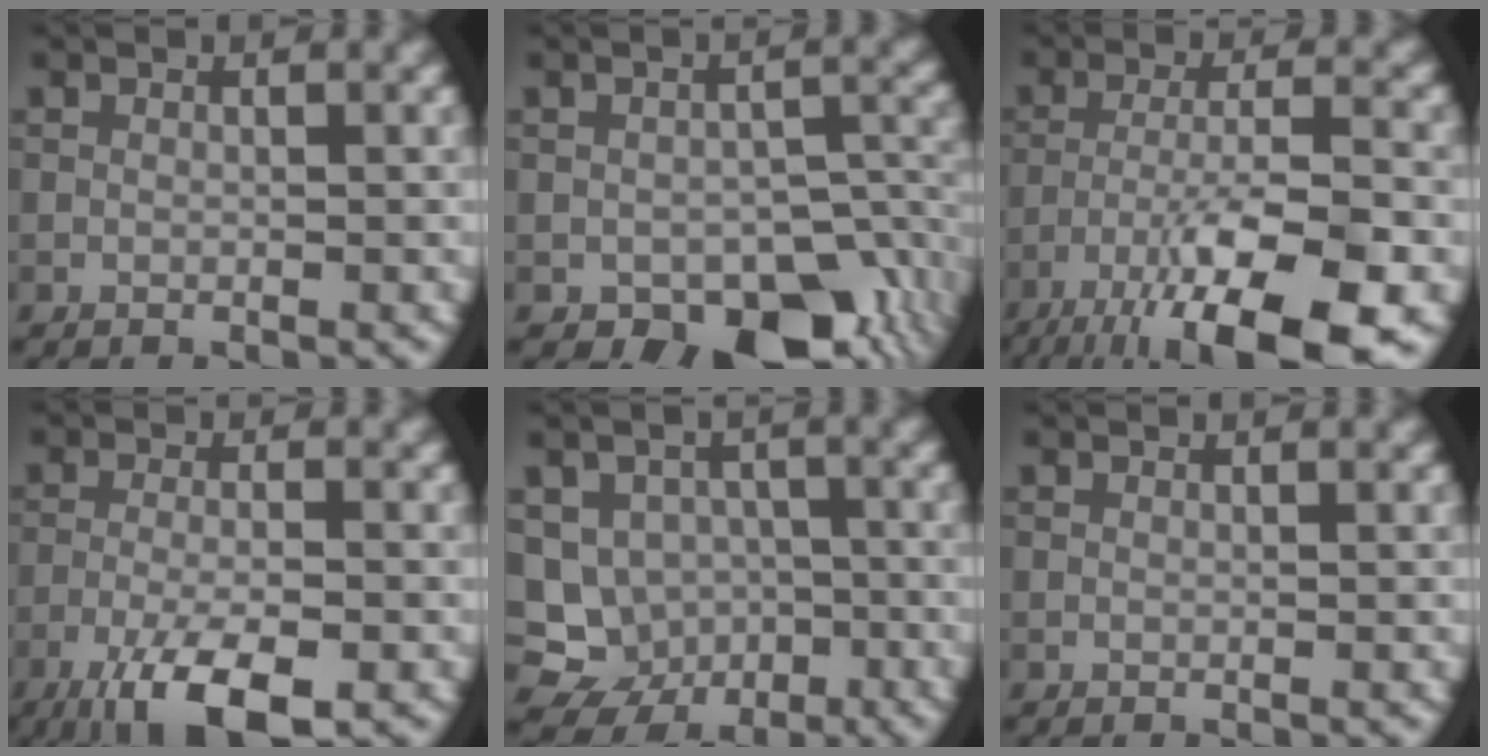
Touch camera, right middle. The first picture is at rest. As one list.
[{"total": 9.7, "force": [-4.8, 5.8, 6.1], "torque": [-0.074, -0.032, -0.055]}, {"total": 12.8, "force": [-8.1, 3.4, 9.4], "torque": [-0.164, -0.011, -0.129]}, {"total": 7.8, "force": [-4.7, 2.2, 5.8], "torque": [-0.111, -0.014, -0.086]}, {"total": 9.6, "force": [-3.6, 8.4, 2.7], "torque": [-0.039, -0.014, -0.065]}, {"total": 0.0}]